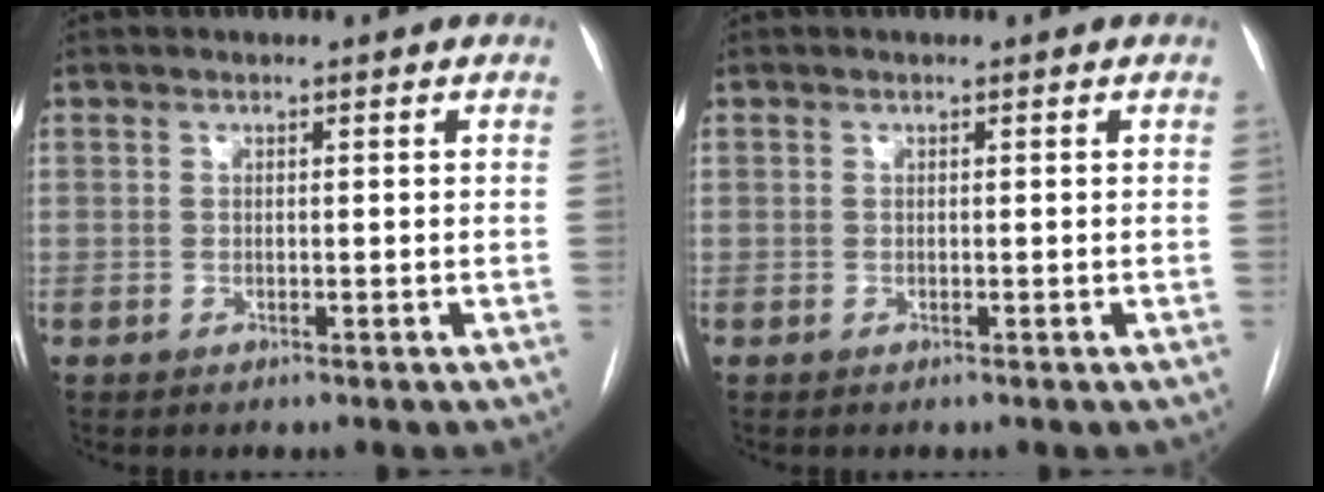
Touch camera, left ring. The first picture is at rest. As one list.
[{"total": 0.0}]